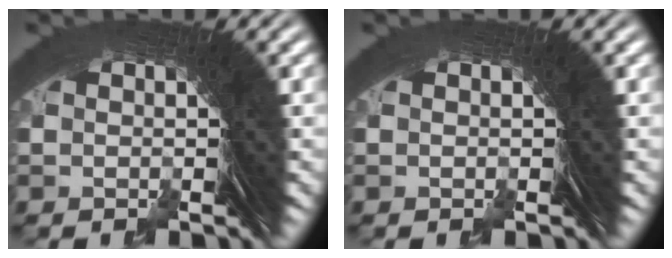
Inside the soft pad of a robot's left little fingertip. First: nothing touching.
{"total": 0.0}